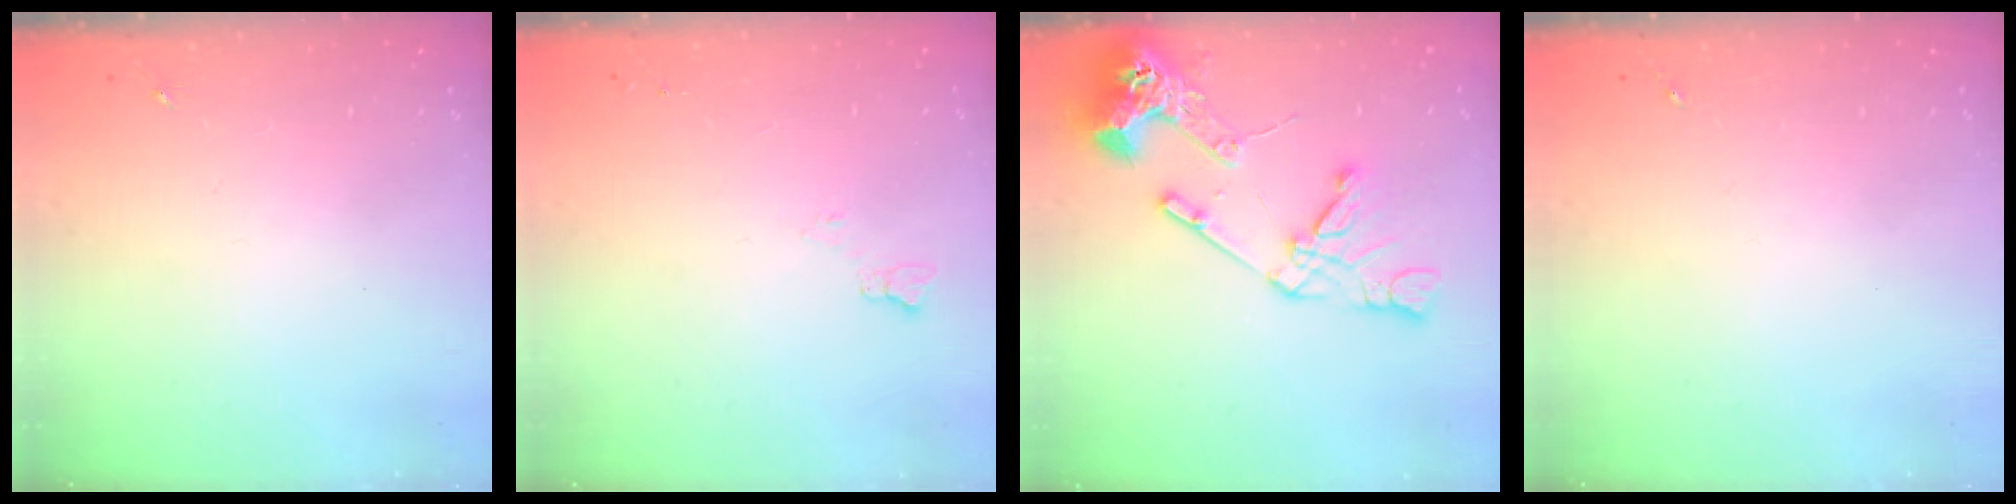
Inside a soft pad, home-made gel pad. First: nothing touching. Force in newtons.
{"total": 4.6, "press": 4.5, "slide": 0.6}
{"total": 19.7, "press": 19.5, "slide": 2.6}
{"total": 0.0}